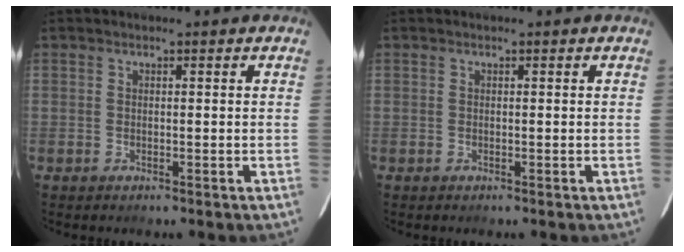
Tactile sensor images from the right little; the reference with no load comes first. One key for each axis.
{"total": 0.0}